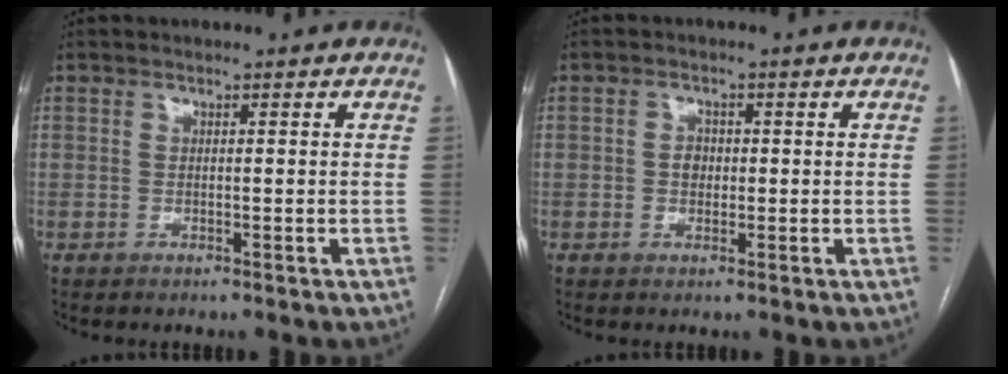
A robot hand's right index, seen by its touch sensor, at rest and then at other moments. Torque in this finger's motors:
{"motor_torque": [-0.01, 0.01, 0.02, 0.02]}